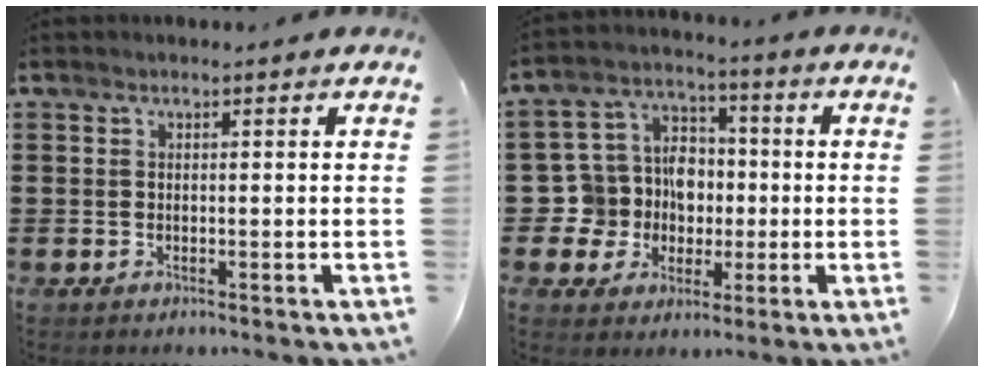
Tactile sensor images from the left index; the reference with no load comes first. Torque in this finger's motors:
{"motor_torque": [0.86, 0.10, 0.65, 0.04]}